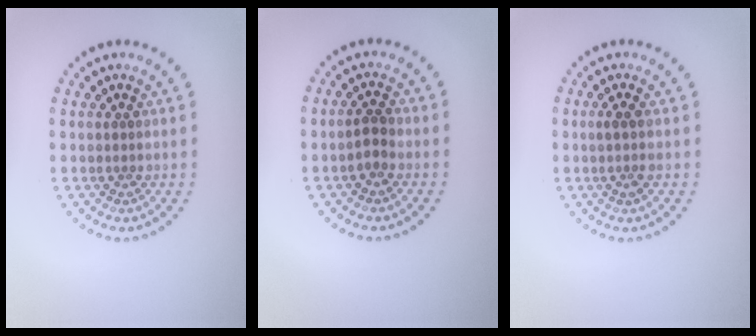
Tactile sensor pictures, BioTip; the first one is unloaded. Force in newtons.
{"total": 1.5, "press": 1.5, "slide": 0.4}
{"total": 1.3, "press": 1.1, "slide": 0.7}